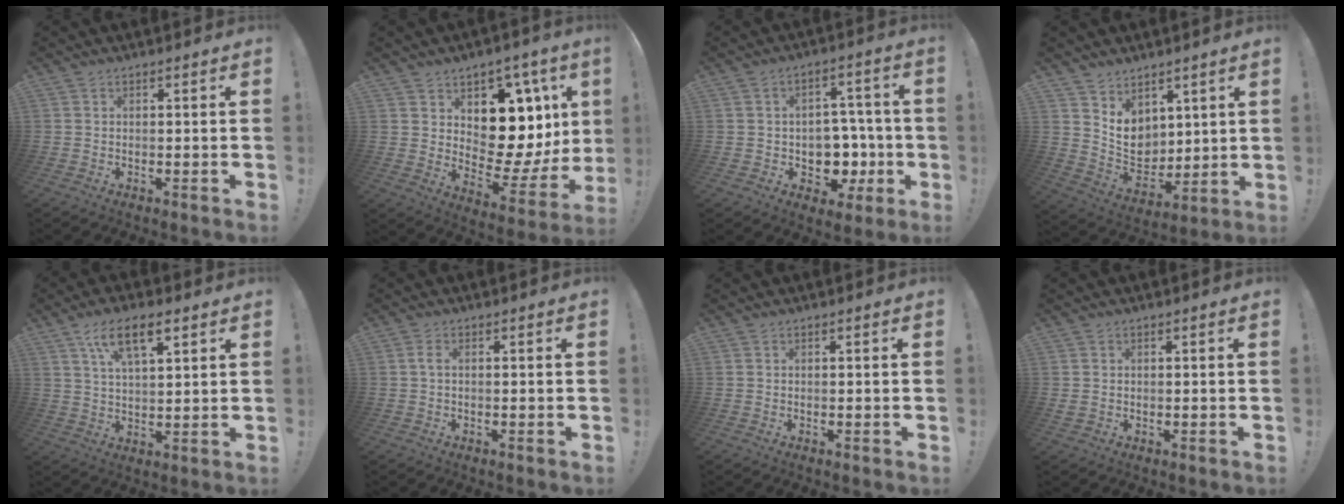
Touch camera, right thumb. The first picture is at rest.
{"total": 14.5, "force": [5.2, 9.5, 9.5], "torque": [-0.105, -0.054, 0.102]}
{"total": 10.1, "force": [-2.0, 9.0, 4.2], "torque": [-0.037, 0.016, -0.018]}
{"total": 9.6, "force": [5.1, 7.6, 3.1], "torque": [-0.055, -0.054, 0.108]}
{"total": 10.1, "force": [5.4, 4.0, 7.6], "torque": [-0.131, -0.010, 0.096]}
{"total": 1.6, "force": [0.1, 0.3, 1.5], "torque": [-0.030, 0.003, 0.000]}
{"total": 0.0}
{"total": 0.7, "force": [0.3, 0.6, 0.3], "torque": [-0.011, 0.005, 0.007]}